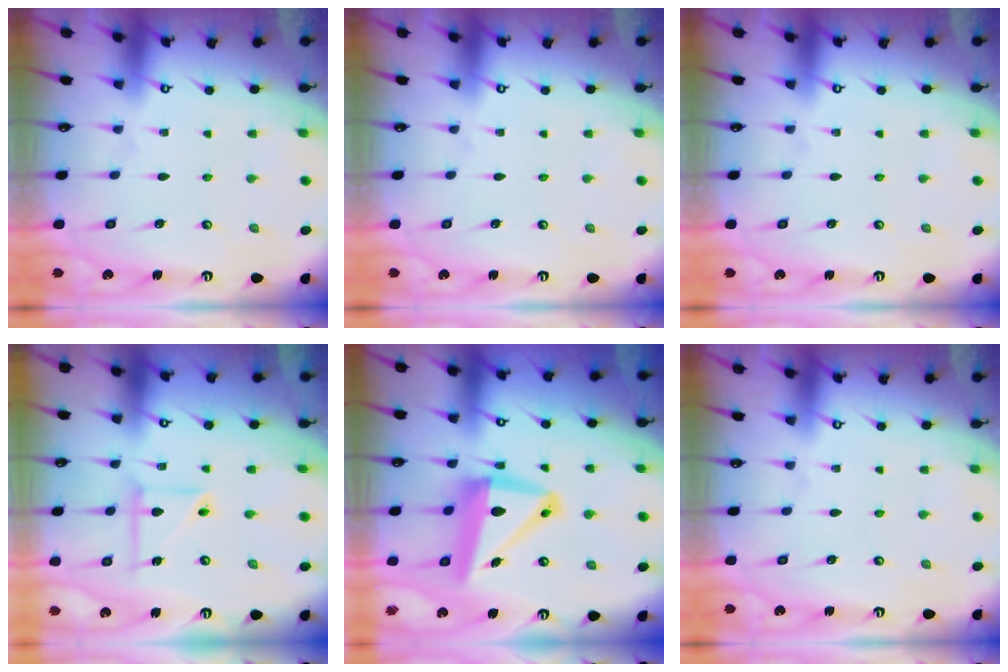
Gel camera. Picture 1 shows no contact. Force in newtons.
{"total": 0.0}
{"total": 0.0}
{"total": 6.5, "press": 6.4, "slide": 1.5}
{"total": 13.7, "press": 13.5, "slide": 2.4}
{"total": 0.0}